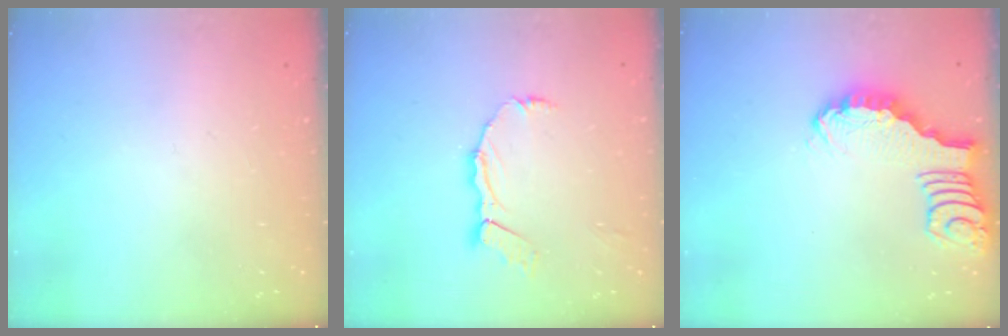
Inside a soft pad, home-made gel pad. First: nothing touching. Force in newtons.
{"total": 9.0, "press": 8.9, "slide": 1.1}
{"total": 2.7, "press": 2.7, "slide": 0.4}